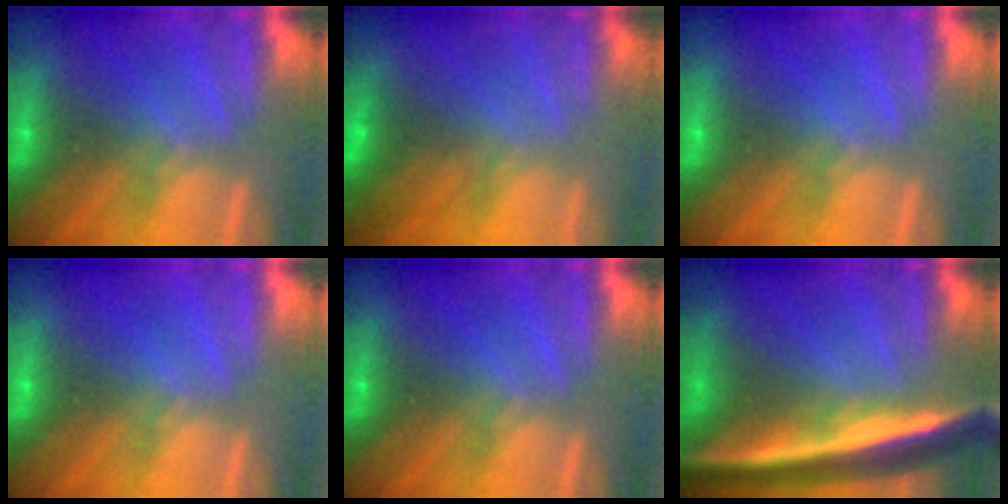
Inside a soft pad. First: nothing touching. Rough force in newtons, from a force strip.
{"total": 2.8}
{"total": 0.0}
{"total": 0.0}
{"total": 0.0}
{"total": 7.4}